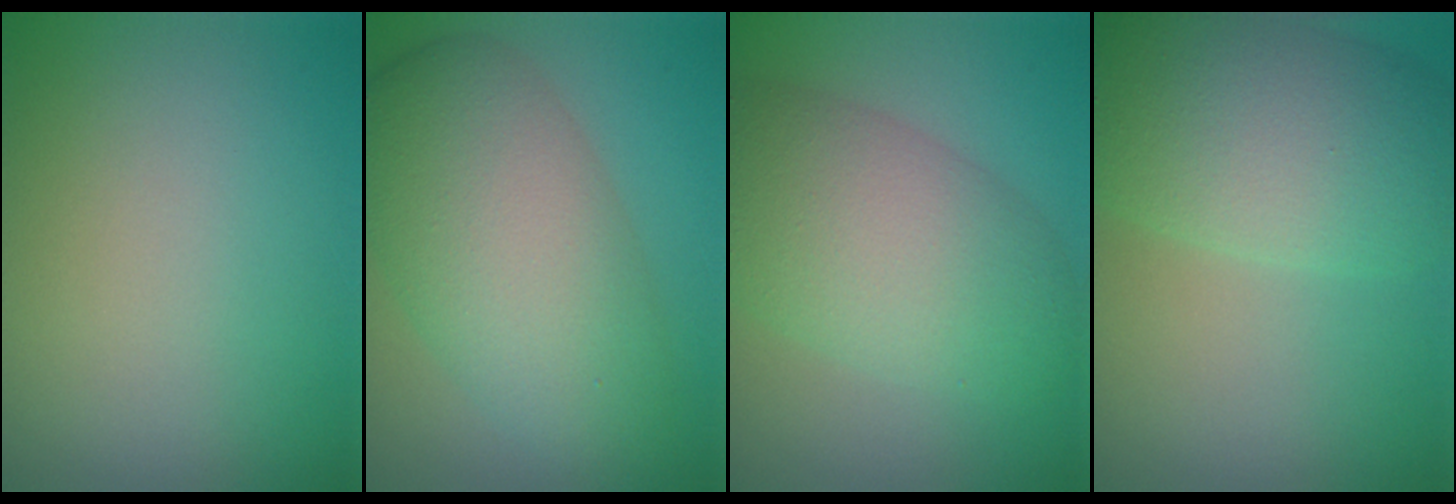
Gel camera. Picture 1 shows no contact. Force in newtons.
{"total": 8.4, "press": 8.4, "slide": 0.1}
{"total": 7.9, "press": 7.9, "slide": 0.1}
{"total": 8.0, "press": 8.0, "slide": 0.5}